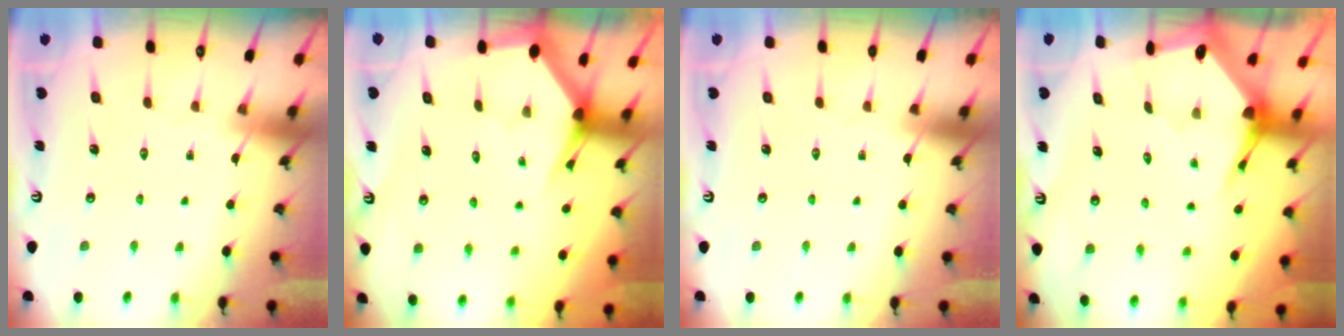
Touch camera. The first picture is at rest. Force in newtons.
{"total": 3.0, "press": 3.0, "slide": 0.1}
{"total": 0.0}
{"total": 3.9, "press": 3.9, "slide": 0.6}